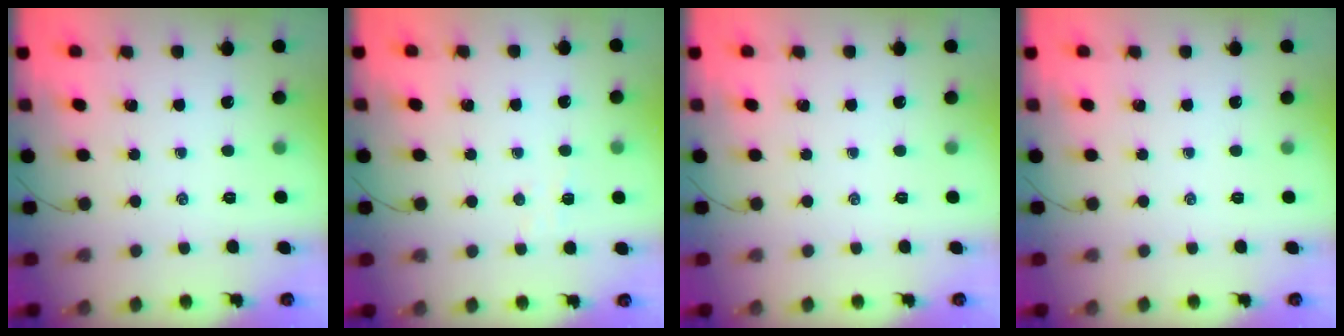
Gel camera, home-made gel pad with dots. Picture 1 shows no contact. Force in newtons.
{"total": 2.9, "press": 2.8, "slide": 0.7}
{"total": 0.0}
{"total": 0.0}